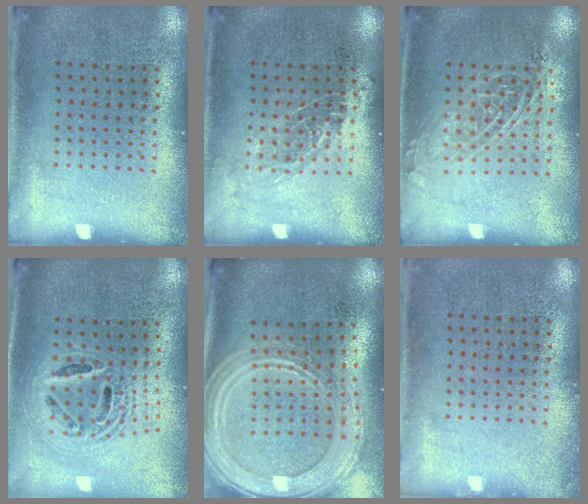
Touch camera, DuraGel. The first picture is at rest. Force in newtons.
{"total": 1.0, "press": 0.9, "slide": 0.5}
{"total": 1.5, "press": 1.3, "slide": 0.6}
{"total": 2.1, "press": 1.7, "slide": 1.2}
{"total": 3.0, "press": 2.5, "slide": 1.6}
{"total": 0.7, "press": 0.7, "slide": 0.1}